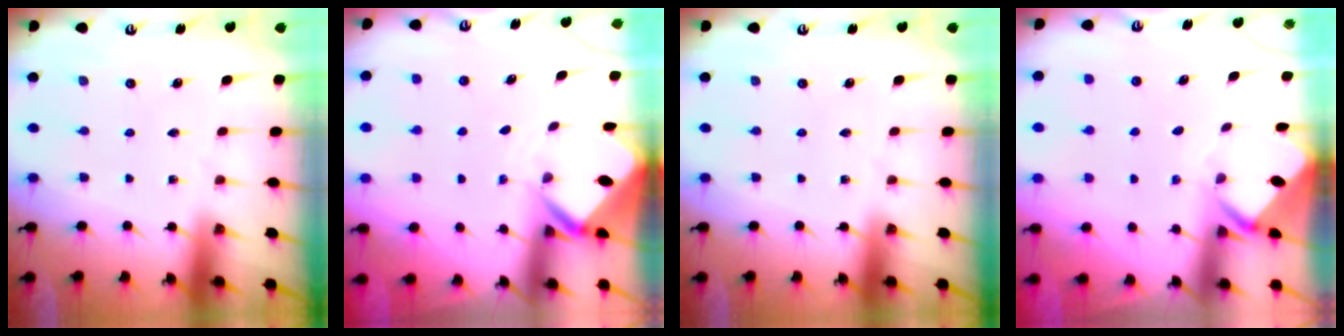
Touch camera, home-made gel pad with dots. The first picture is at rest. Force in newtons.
{"total": 3.1, "press": 3.1, "slide": 0.2}
{"total": 0.0}
{"total": 3.9, "press": 3.9, "slide": 0.3}